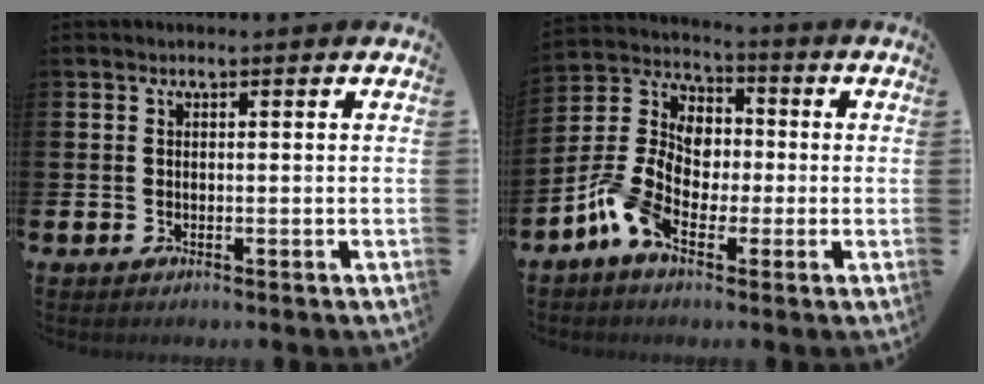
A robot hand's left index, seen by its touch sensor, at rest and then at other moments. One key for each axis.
{"total": 8.3, "fx": -2.6, "fy": 5.7, "fz": 5.4, "tx": -0.148, "ty": -0.001, "tz": -0.061}